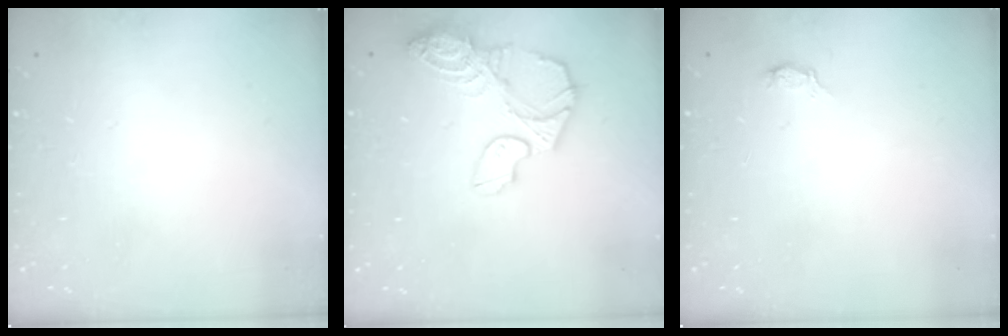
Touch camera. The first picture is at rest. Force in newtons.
{"total": 13.6, "press": 13.5, "slide": 1.1}
{"total": 2.8, "press": 2.8, "slide": 0.3}